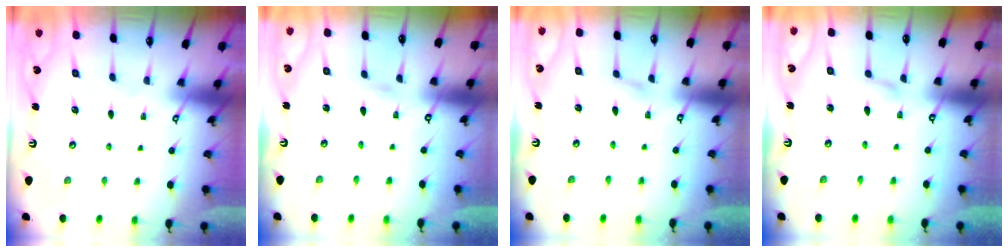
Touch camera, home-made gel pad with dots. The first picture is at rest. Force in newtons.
{"total": 1.8, "press": 1.8, "slide": 0.2}
{"total": 2.3, "press": 2.3, "slide": 0.1}
{"total": 1.7, "press": 1.7, "slide": 0.2}